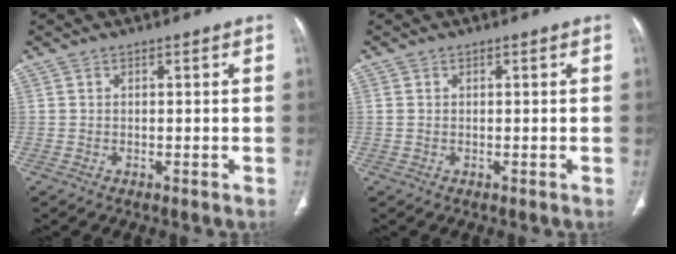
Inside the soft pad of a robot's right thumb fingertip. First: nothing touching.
{"total": 0.7, "force": [0.1, 0.5, 0.4], "torque": [-0.015, 0.002, 0.004]}